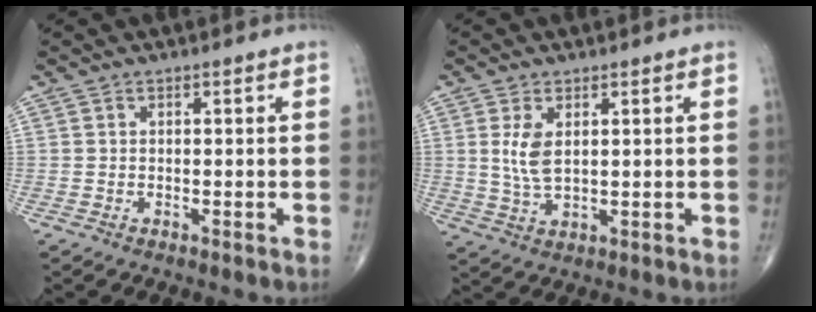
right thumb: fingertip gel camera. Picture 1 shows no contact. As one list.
[{"total": 5.6, "force": [1.4, 2.9, 4.6], "torque": [-0.089, -0.008, 0.036]}]